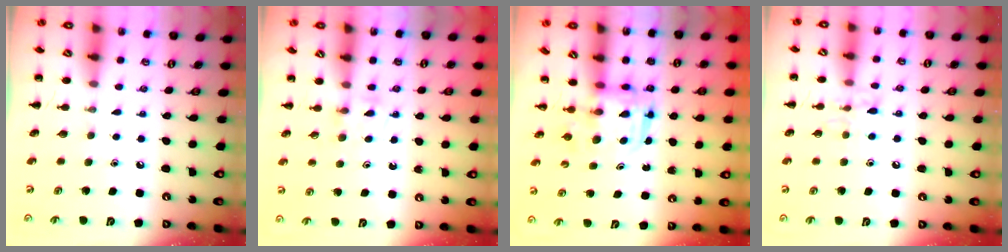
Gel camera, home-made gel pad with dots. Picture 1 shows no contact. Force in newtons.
{"total": 4.0, "press": 3.7, "slide": 1.5}
{"total": 3.0, "press": 3.0, "slide": 0.3}
{"total": 7.1, "press": 7.0, "slide": 1.0}